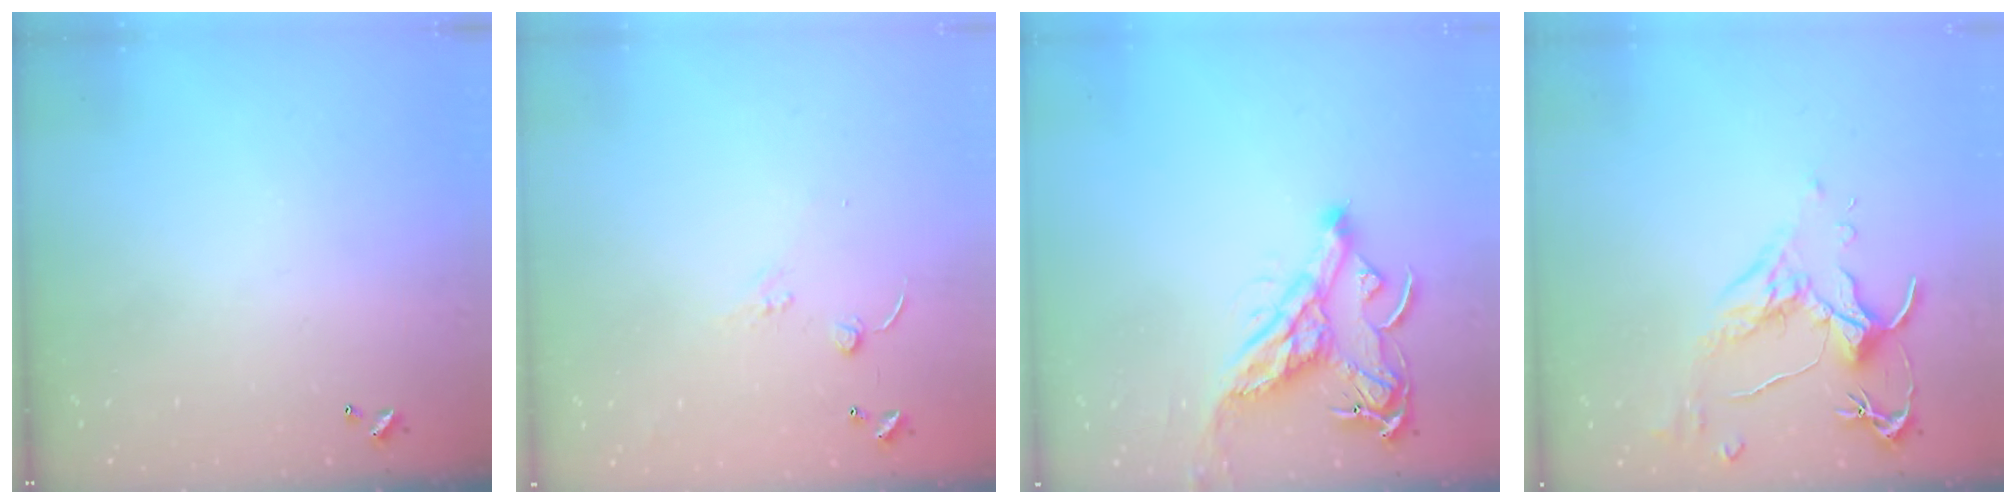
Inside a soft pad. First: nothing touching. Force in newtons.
{"total": 7.1, "press": 7.1, "slide": 0.6}
{"total": 10.2, "press": 10.1, "slide": 1.5}
{"total": 1.6, "press": 1.4, "slide": 0.7}